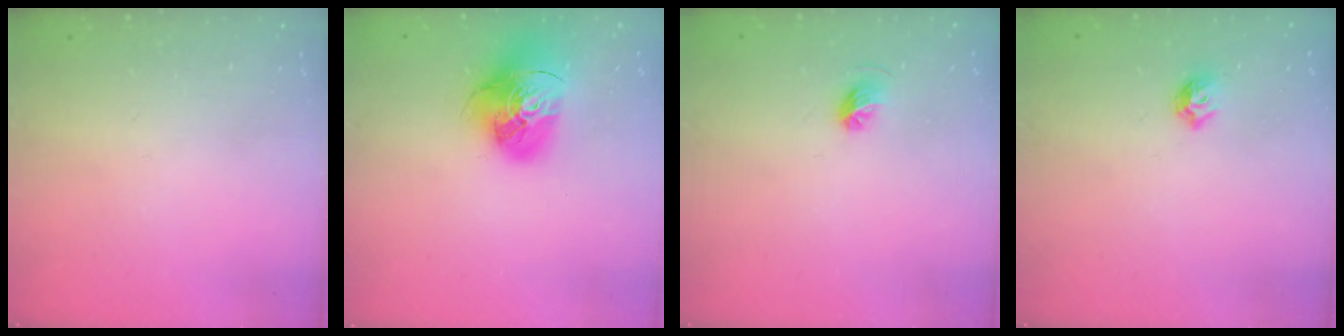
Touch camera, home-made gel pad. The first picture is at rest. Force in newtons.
{"total": 17.2, "press": 17.0, "slide": 1.9}
{"total": 5.4, "press": 5.2, "slide": 1.2}
{"total": 5.3, "press": 5.2, "slide": 1.2}